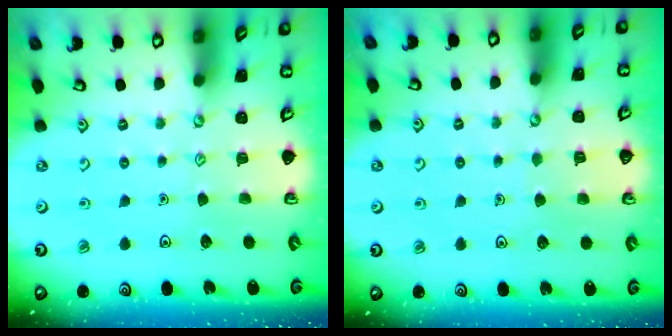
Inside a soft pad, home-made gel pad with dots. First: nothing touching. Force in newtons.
{"total": 3.4, "press": 3.4, "slide": 0.3}